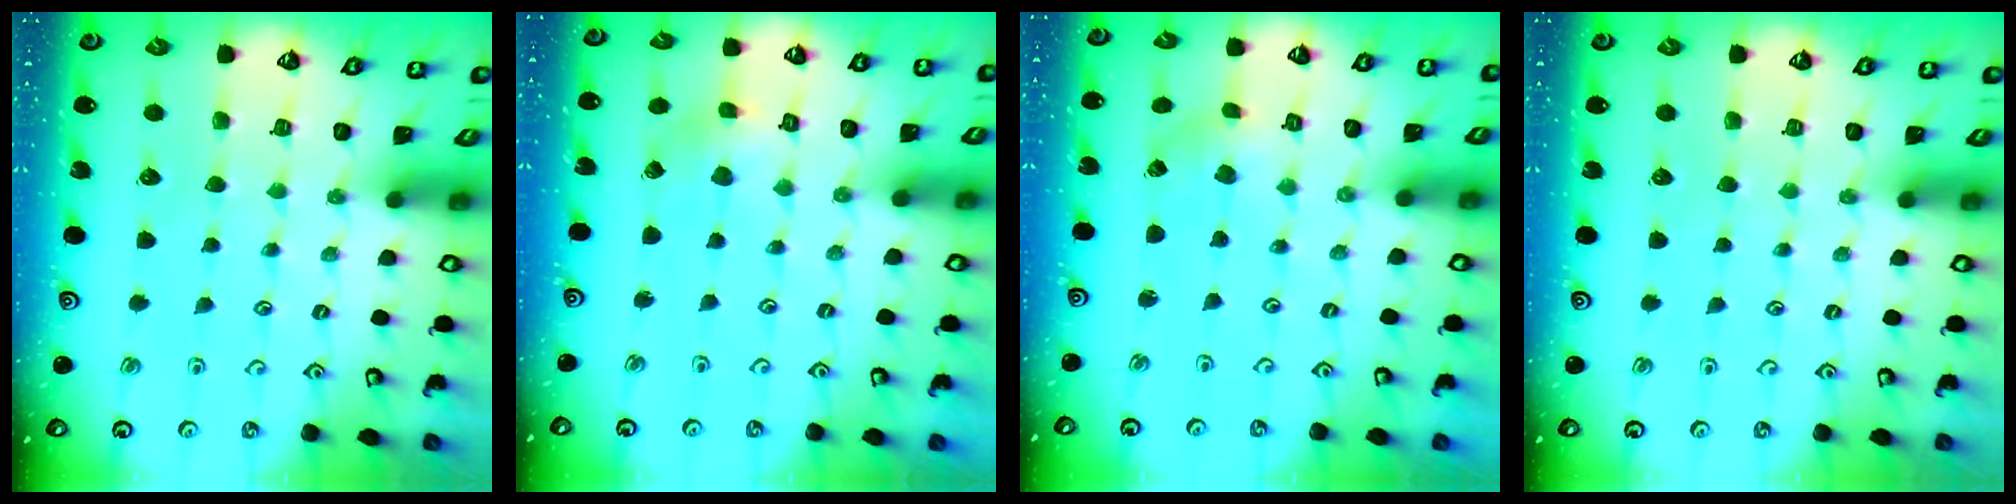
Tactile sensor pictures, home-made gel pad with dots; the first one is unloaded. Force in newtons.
{"total": 2.1, "press": 2.1, "slide": 0.3}
{"total": 0.0}
{"total": 0.0}